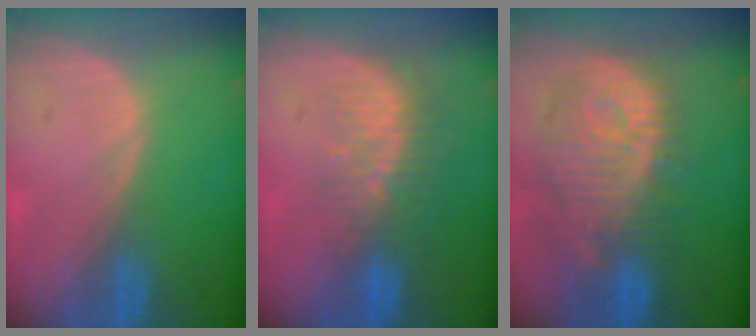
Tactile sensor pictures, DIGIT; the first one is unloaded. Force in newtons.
{"total": 8.1, "press": 7.0, "slide": 4.0}
{"total": 12.2, "press": 11.0, "slide": 5.1}